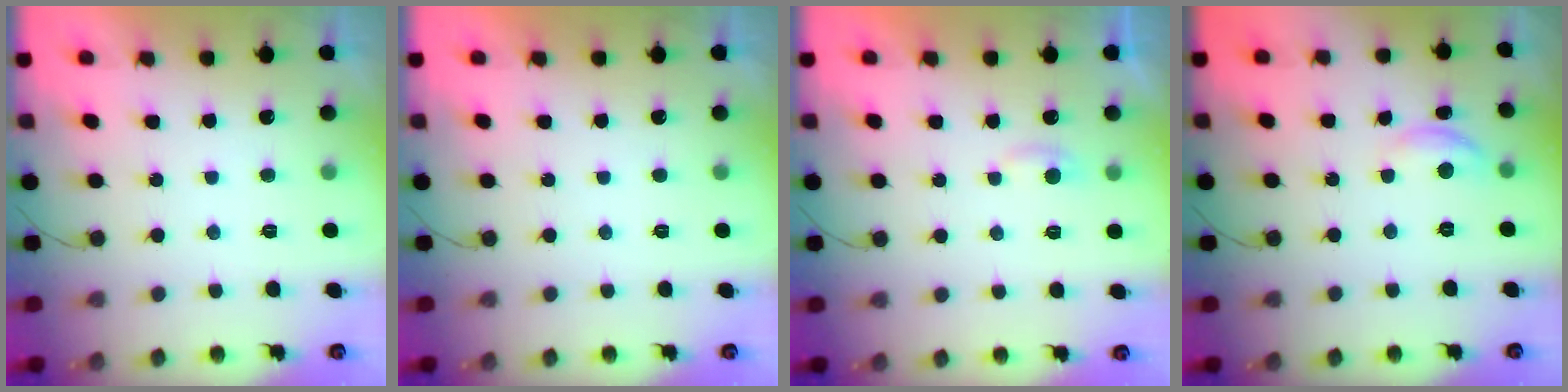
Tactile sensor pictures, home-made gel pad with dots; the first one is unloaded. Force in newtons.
{"total": 0.0}
{"total": 2.8, "press": 2.8, "slide": 0.4}
{"total": 6.5, "press": 6.5, "slide": 0.4}